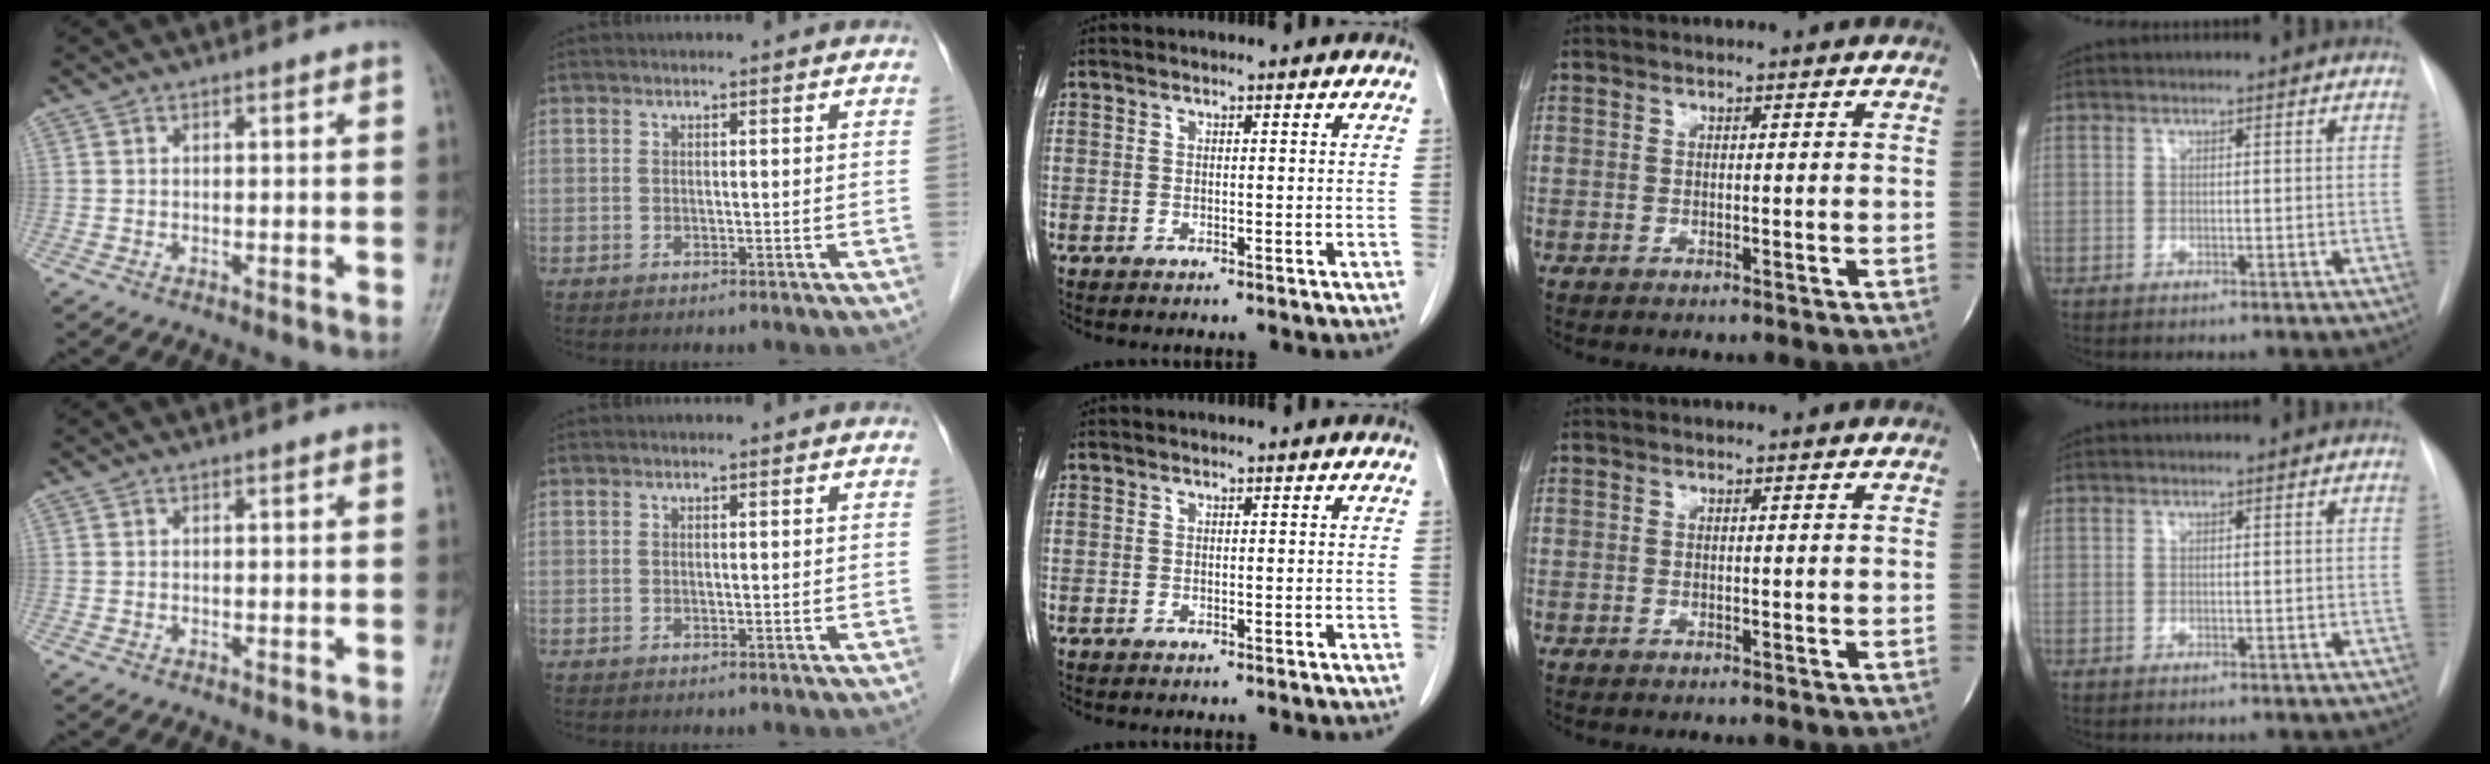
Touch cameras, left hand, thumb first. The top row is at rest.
{}